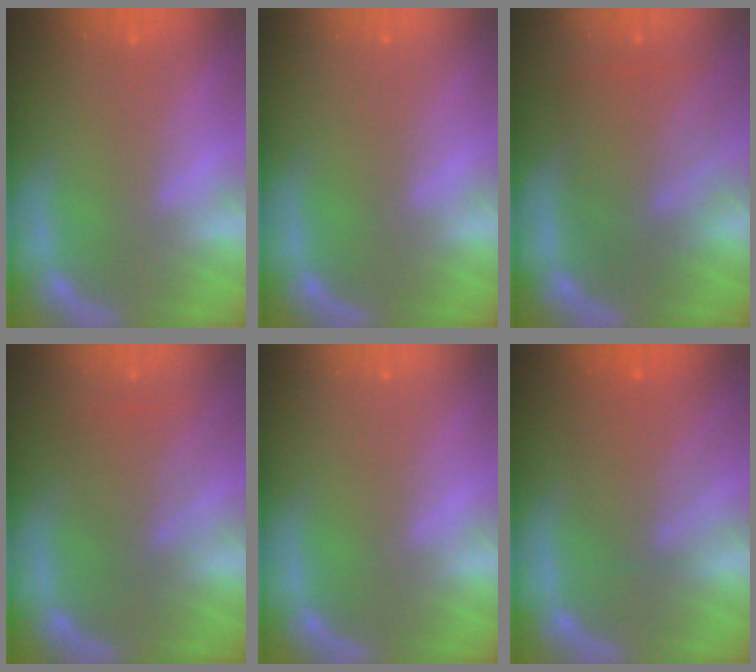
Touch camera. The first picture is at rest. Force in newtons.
{"total": 0.0}
{"total": 7.6}
{"total": 4.0}
{"total": 0.0}
{"total": 5.5}